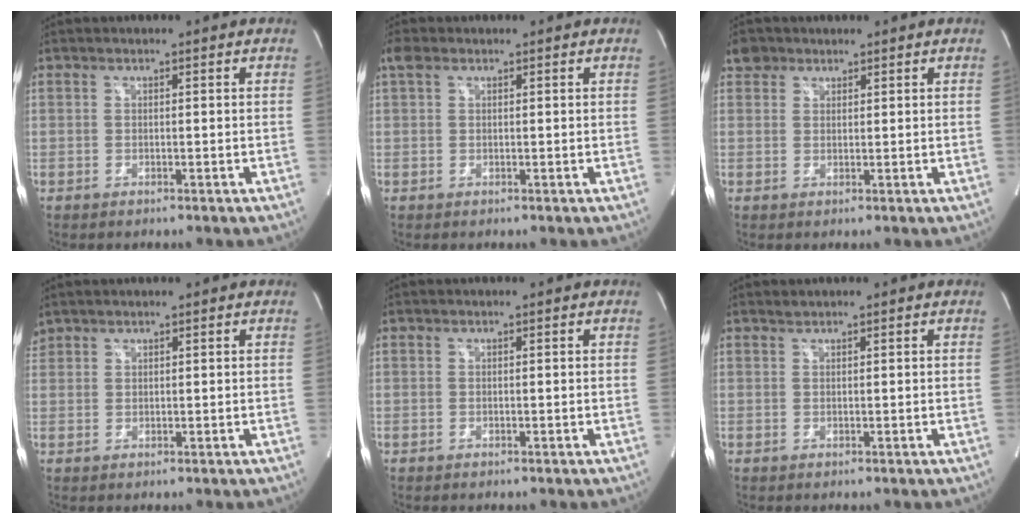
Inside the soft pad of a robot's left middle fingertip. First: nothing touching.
{"total": 1.8, "force": [1.1, 1.0, 1.1], "torque": [-0.029, 0.025, 0.025]}
{"total": 2.5, "force": [1.7, 1.9, 0.3], "torque": [-0.004, 0.013, 0.026]}
{"total": 1.9, "force": [1.7, 0.8, 0.1], "torque": [-0.005, 0.016, 0.034]}
{"total": 0.0}
{"total": 0.6, "force": [0.5, -0.1, -0.1], "torque": [-0.006, 0.001, 0.013]}